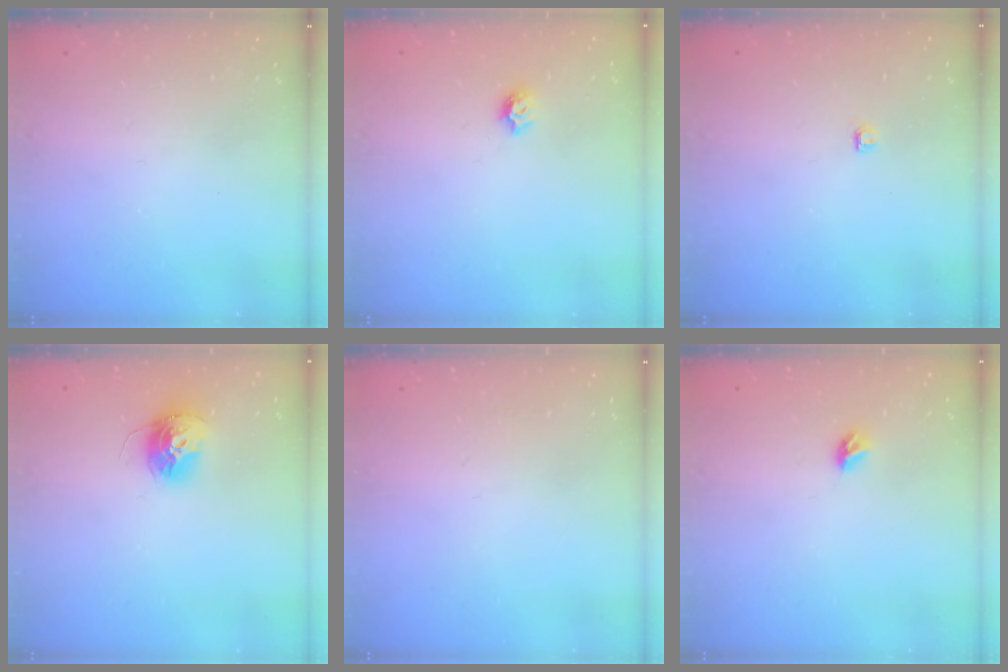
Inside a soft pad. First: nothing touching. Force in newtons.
{"total": 5.7, "press": 5.6, "slide": 0.8}
{"total": 2.8, "press": 2.8, "slide": 0.4}
{"total": 12.4, "press": 12.4, "slide": 1.0}
{"total": 0.9, "press": 0.9, "slide": 0.1}
{"total": 4.5, "press": 4.4, "slide": 0.9}